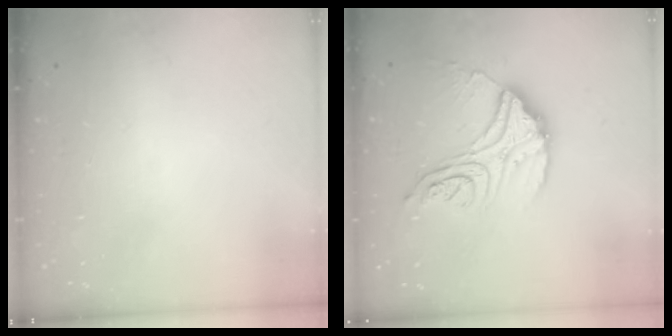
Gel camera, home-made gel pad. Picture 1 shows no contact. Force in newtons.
{"total": 17.2, "press": 17.1, "slide": 1.4}